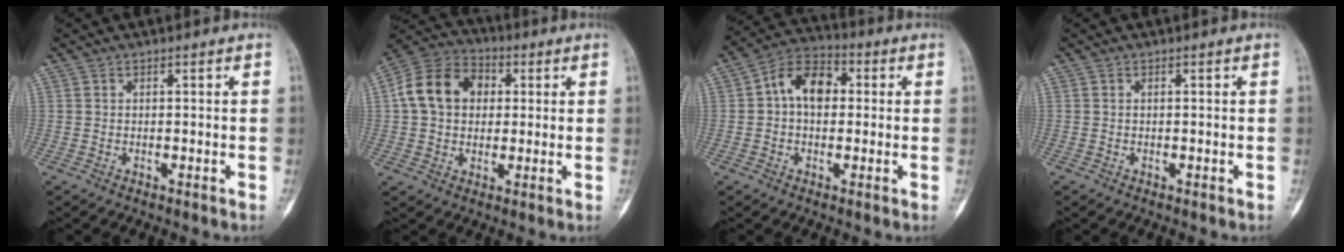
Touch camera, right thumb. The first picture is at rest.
{"total": 13.1, "force": [2.2, 10.1, 8.1], "torque": [-0.128, 0.022, 0.027]}
{"total": 9.2, "force": [1.1, 6.2, 6.6], "torque": [-0.094, 0.026, 0.008]}
{"total": 0.0}